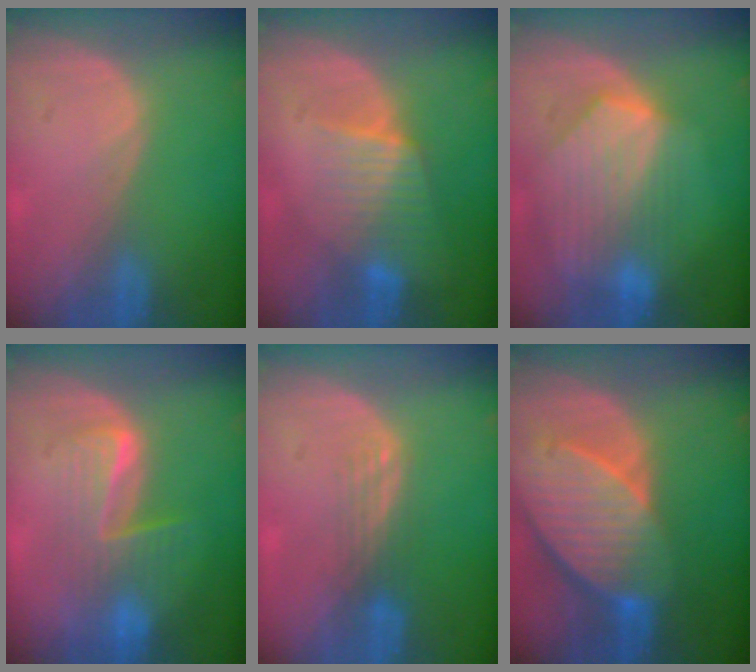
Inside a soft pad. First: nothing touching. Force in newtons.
{"total": 6.6, "press": 5.9, "slide": 3.0}
{"total": 8.6, "press": 7.9, "slide": 3.5}
{"total": 6.3, "press": 6.2, "slide": 1.5}
{"total": 3.1, "press": 2.6, "slide": 1.7}
{"total": 10.7, "press": 9.4, "slide": 5.2}